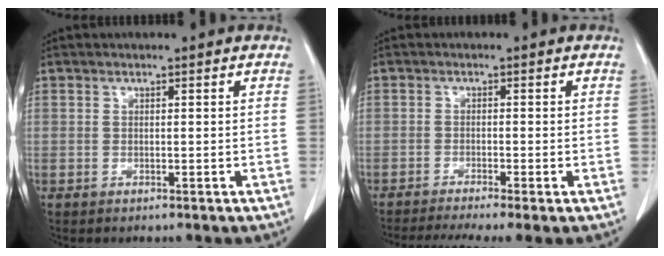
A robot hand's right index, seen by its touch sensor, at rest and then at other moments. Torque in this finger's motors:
{"motor_torque": [0.88, -0.77, 0.41, 0.09]}